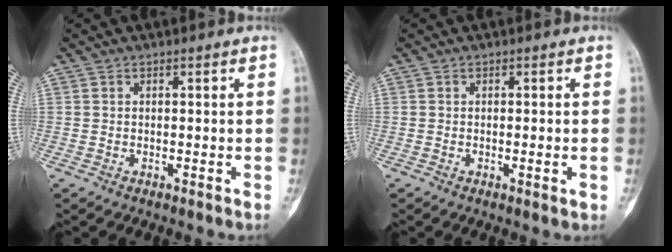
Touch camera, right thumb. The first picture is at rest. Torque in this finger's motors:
{"motor_torque": [-0.64, -0.22, -0.64, 0.10, -0.04]}